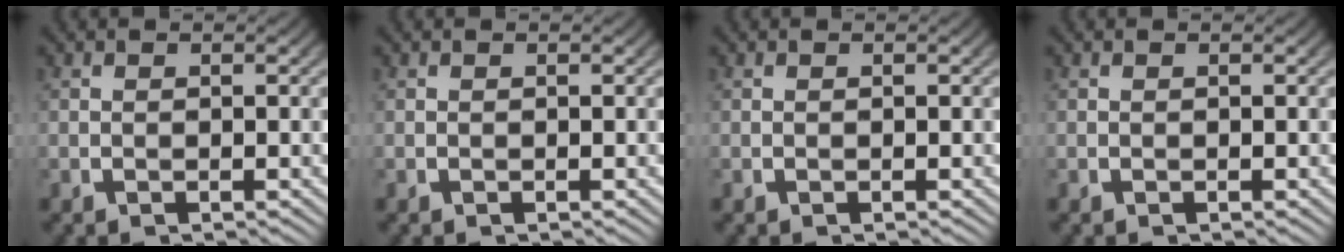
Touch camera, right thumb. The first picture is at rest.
{"total": 0.0}
{"total": 0.0}
{"total": 0.0}